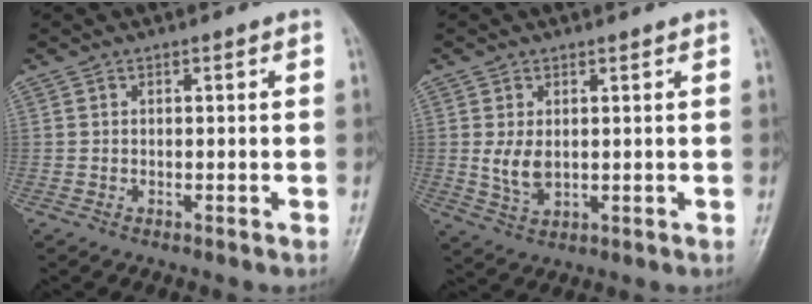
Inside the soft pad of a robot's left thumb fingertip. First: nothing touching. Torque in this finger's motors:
{"motor_torque": [-0.11, 0.32, 0.62, -0.04, 0.04]}